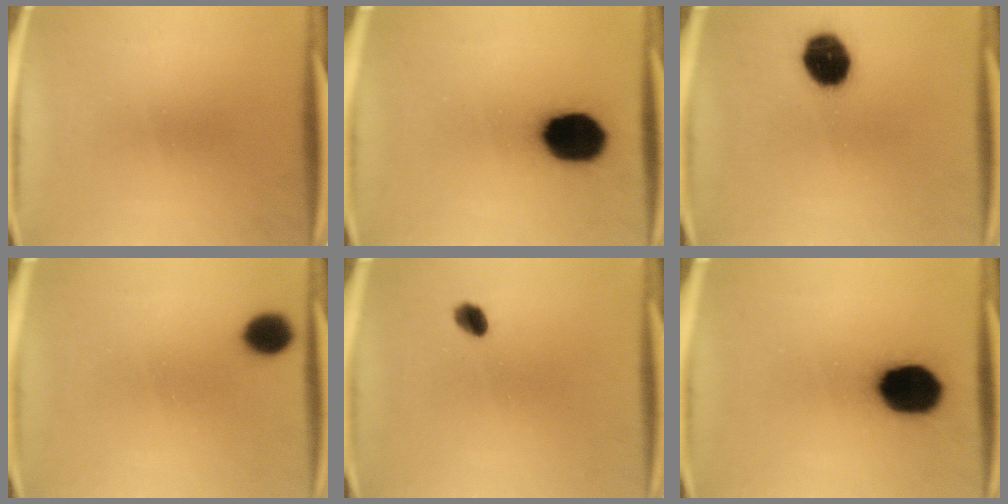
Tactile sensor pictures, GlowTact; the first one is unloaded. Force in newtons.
{"total": 16.3}
{"total": 11.9}
{"total": 6.0}
{"total": 2.8}
{"total": 16.3}